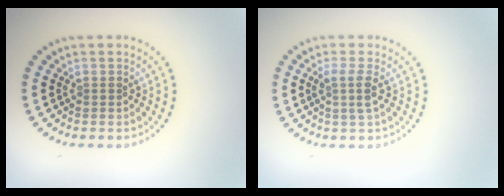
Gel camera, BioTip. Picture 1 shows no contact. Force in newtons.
{"total": 1.9, "press": 1.6, "slide": 1.1}